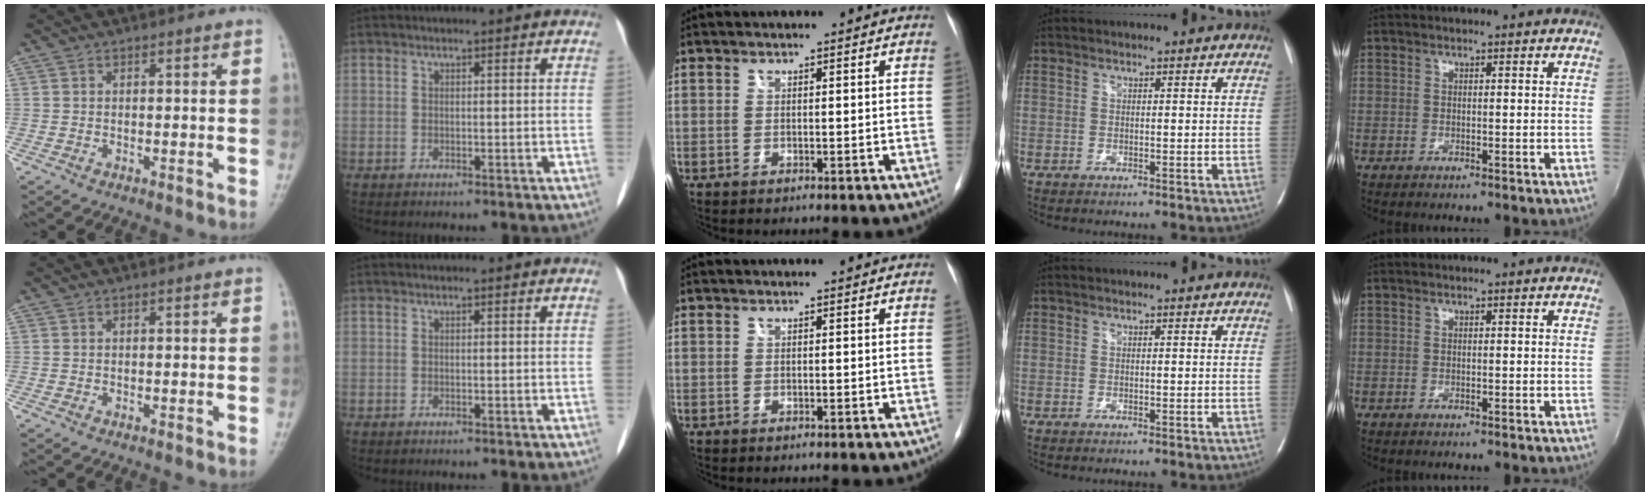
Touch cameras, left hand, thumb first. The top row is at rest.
{}